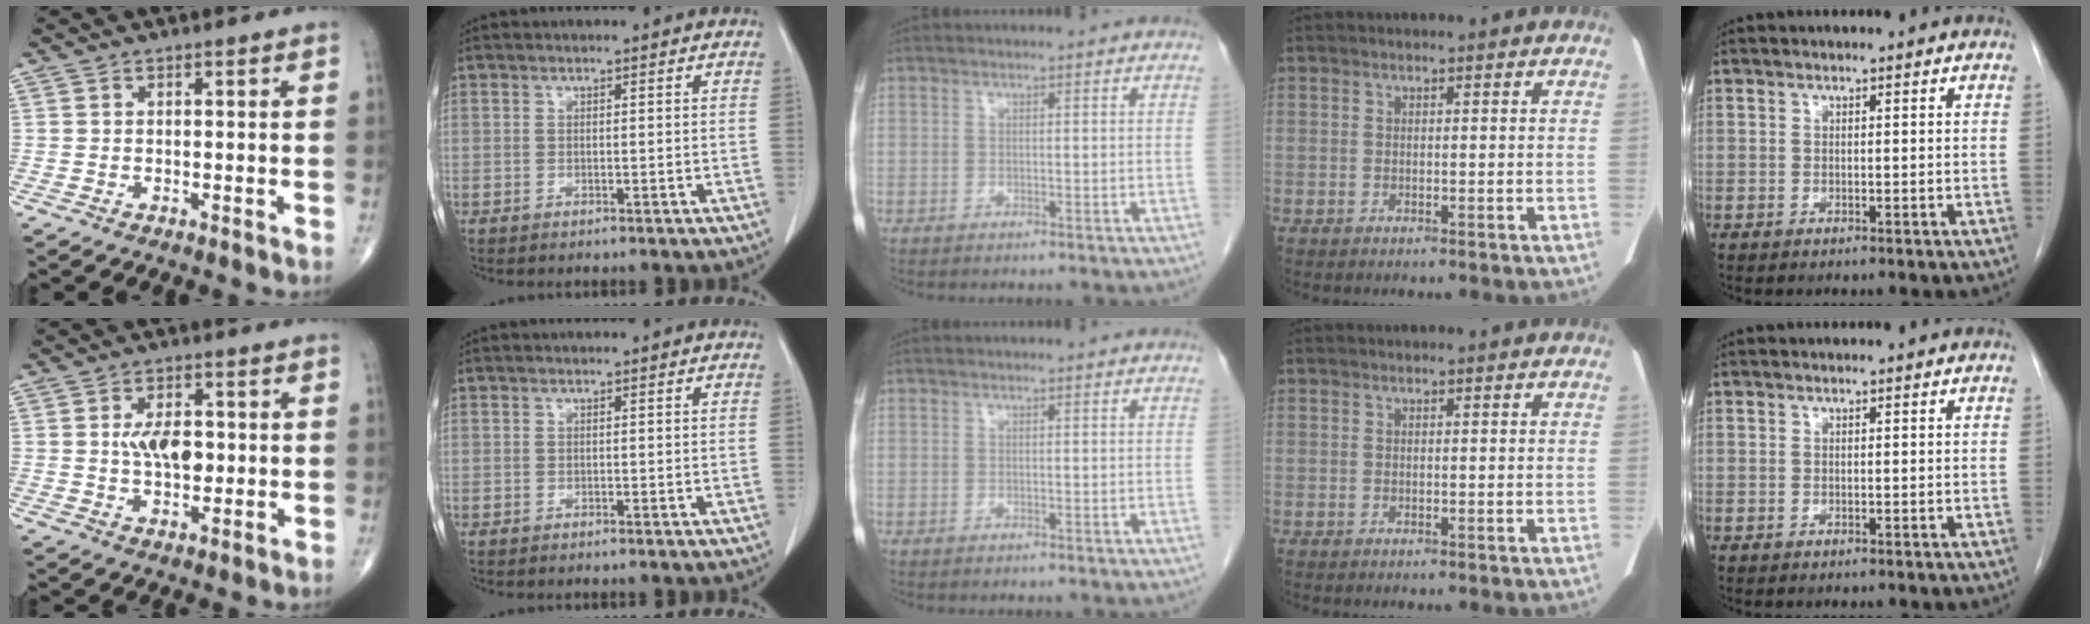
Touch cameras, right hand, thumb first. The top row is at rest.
{"thumb": {"total": 7.2, "force": [0.3, 4.1, 5.9], "torque": [-0.082, 0.001, 0.005]}}